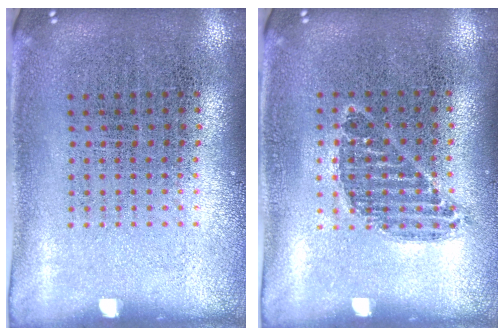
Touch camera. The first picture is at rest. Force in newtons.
{"total": 0.8, "press": 0.7, "slide": 0.4}